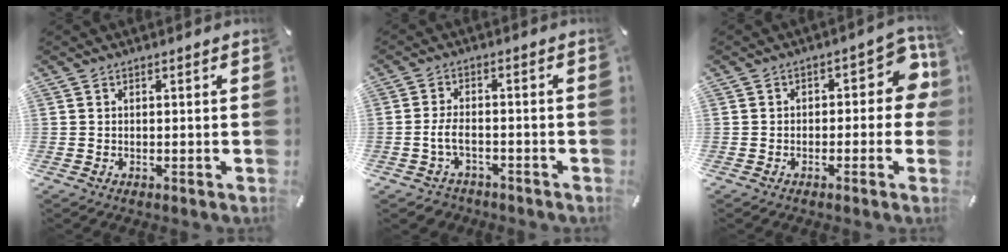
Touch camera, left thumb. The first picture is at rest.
{"total": 5.2, "force": [-1.9, 3.2, 3.6], "torque": [-0.081, 0.009, -0.039]}
{"total": 10.3, "force": [0.6, 5.7, 8.6], "torque": [-0.103, 0.002, 0.011]}